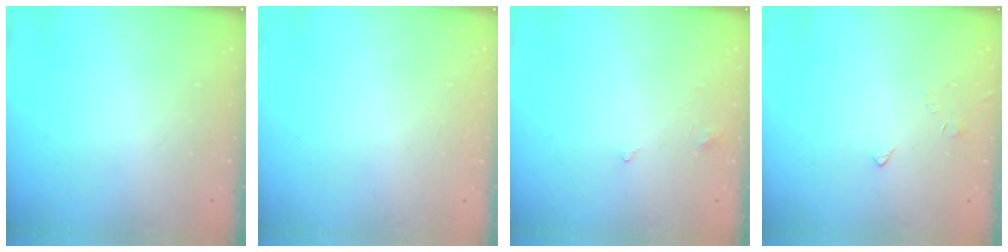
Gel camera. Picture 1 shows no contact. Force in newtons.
{"total": 1.9, "press": 1.9, "slide": 0.1}
{"total": 2.5, "press": 2.4, "slide": 0.4}
{"total": 2.5, "press": 2.4, "slide": 0.6}